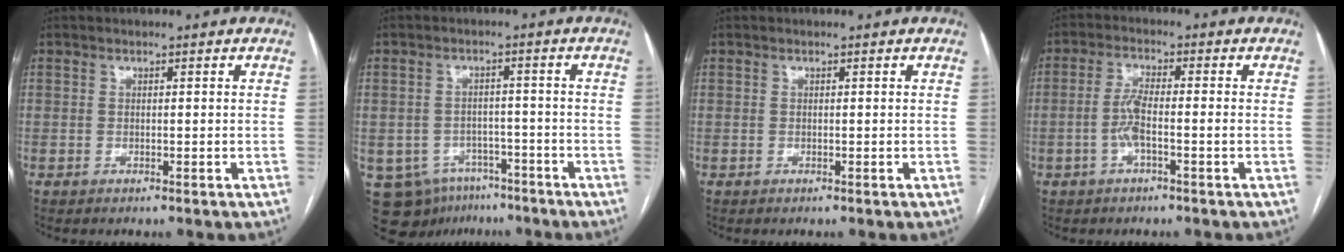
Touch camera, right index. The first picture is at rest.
{"total": 9.7, "force": [-6.1, 7.0, 2.9], "torque": [-0.047, 0.014, -0.083]}
{"total": 0.0}
{"total": 4.3, "force": [-1.2, 0.6, 4.0], "torque": [-0.087, 0.008, -0.024]}